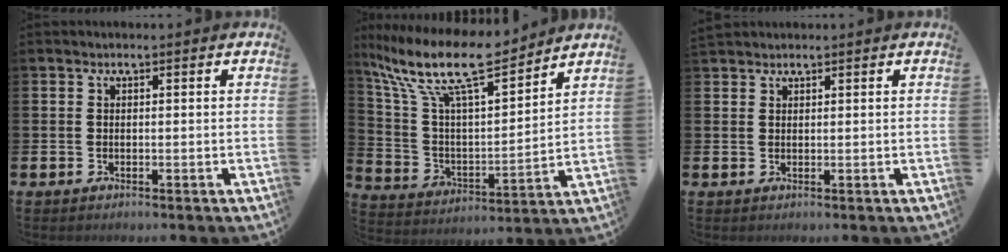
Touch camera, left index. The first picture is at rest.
{"total": 12.9, "force": [10.5, 2.7, 6.9], "torque": [-0.180, -0.059, 0.184]}
{"total": 1.4, "force": [1.4, 0.4, -0.1], "torque": [-0.001, 0.003, 0.027]}